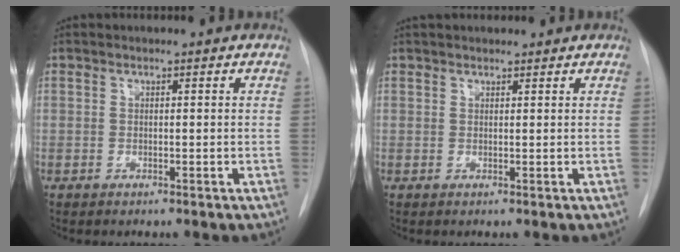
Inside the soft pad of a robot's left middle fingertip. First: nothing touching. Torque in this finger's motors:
{"motor_torque": [0.26, -0.27, 0.02, 0.03]}